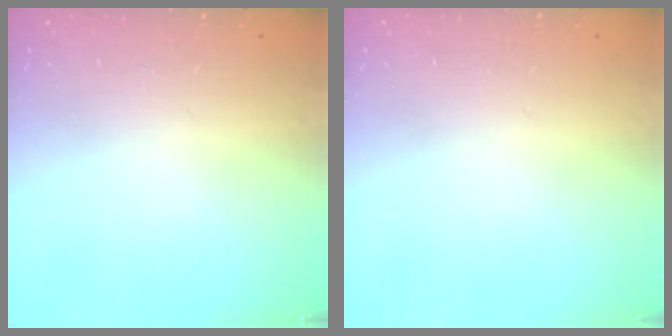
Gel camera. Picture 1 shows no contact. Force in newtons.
{"total": 0.0}